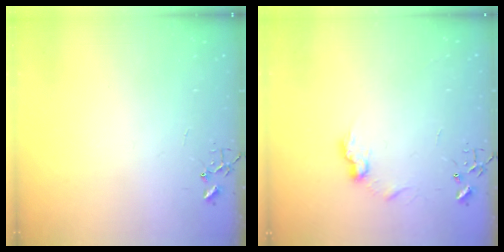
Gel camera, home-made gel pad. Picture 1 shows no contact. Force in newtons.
{"total": 7.5, "press": 7.5, "slide": 0.4}